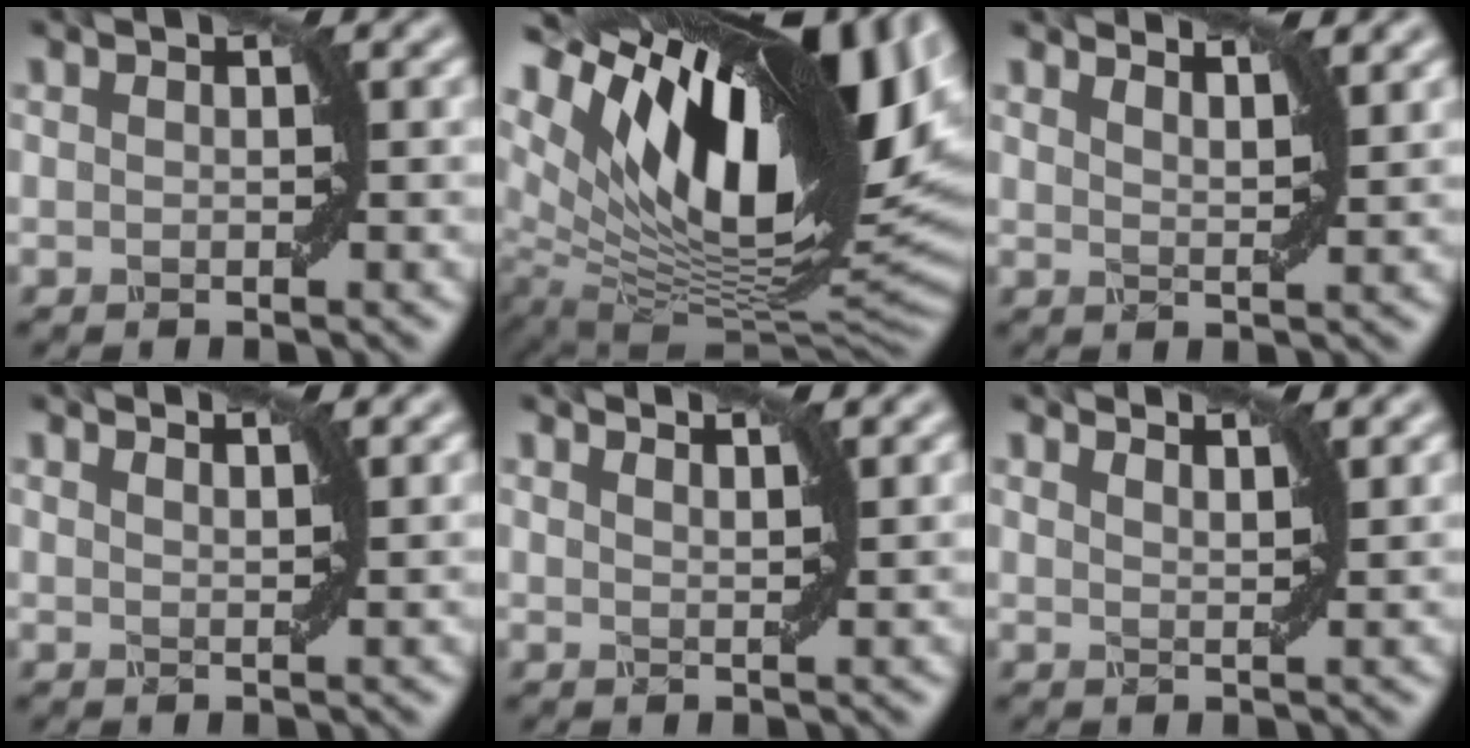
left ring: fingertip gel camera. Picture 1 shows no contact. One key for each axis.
{"total": 18.2, "fx": 6.2, "fy": 8.6, "fz": 14.8, "tx": -0.243, "ty": 0.008, "tz": 0.106}
{"total": 3.4, "fx": 3.1, "fy": 0.6, "fz": 1.4, "tx": -0.015, "ty": 0.004, "tz": 0.029}
{"total": 2.3, "fx": 2.1, "fy": 0.5, "fz": 0.9, "tx": -0.003, "ty": 0.002, "tz": 0.016}
{"total": 2.7, "fx": 2.4, "fy": 0.5, "fz": 1.1, "tx": -0.005, "ty": 0.003, "tz": 0.018}
{"total": 3.0, "fx": 2.7, "fy": 0.5, "fz": 1.2, "tx": -0.009, "ty": 0.004, "tz": 0.023}